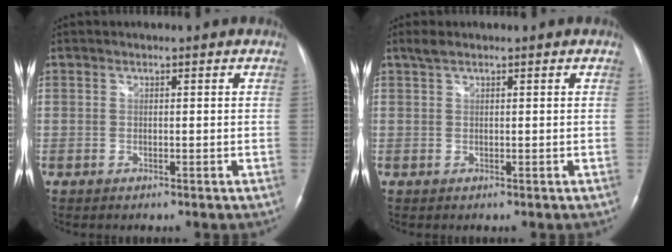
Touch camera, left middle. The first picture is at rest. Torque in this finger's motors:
{"motor_torque": [0.22, -0.07, -0.04, 0.02]}